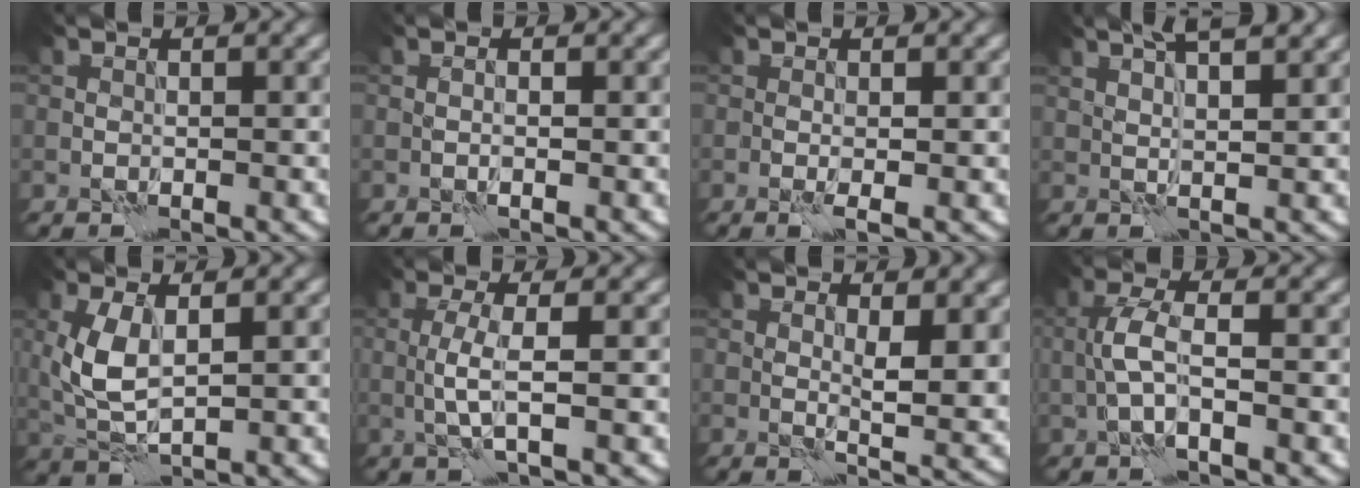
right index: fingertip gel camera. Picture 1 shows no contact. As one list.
[{"total": 0.6, "force": [-0.1, 0.2, 0.6], "torque": [-0.014, -0.002, -0.002]}, {"total": 1.3, "force": [-0.3, 0.2, 1.2], "torque": [-0.026, -0.005, -0.007]}, {"total": 5.5, "force": [3.5, 1.6, 3.9], "torque": [-0.047, 0.023, 0.035]}, {"total": 4.8, "force": [0.7, 2.2, 4.2], "torque": [-0.104, 0.000, 0.017]}, {"total": 2.8, "force": [-0.1, 0.4, 2.8], "torque": [-0.061, -0.002, -0.004]}, {"total": 3.8, "force": [1.1, 1.1, 3.5], "torque": [-0.059, -0.007, 0.021]}, {"total": 2.9, "force": [-0.5, 0.7, 2.7], "torque": [-0.062, 0.008, -0.015]}]